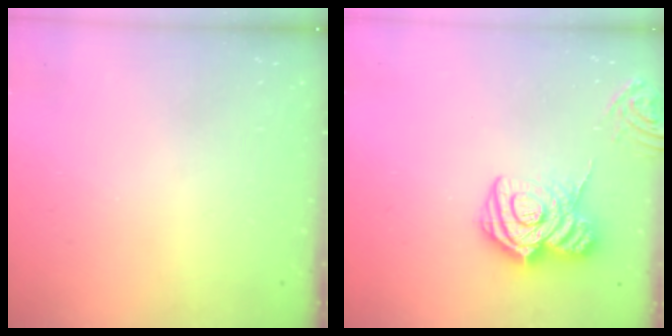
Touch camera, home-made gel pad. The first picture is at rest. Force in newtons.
{"total": 16.0, "press": 15.9, "slide": 1.7}